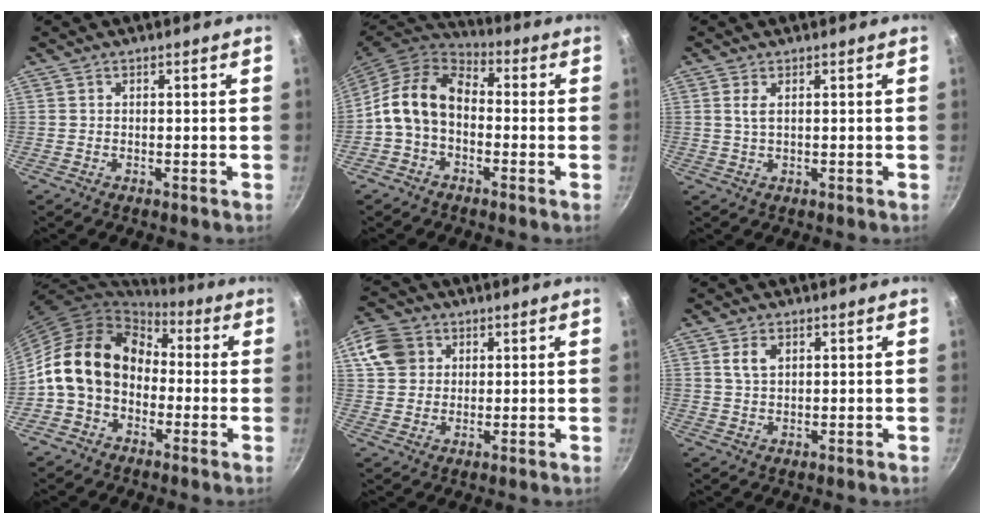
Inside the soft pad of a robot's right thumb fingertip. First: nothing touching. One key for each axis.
{"total": 11.7, "fx": -1.0, "fy": 8.2, "fz": 8.2, "tx": -0.131, "ty": 0.039, "tz": -0.038}
{"total": 1.9, "fx": 0.6, "fy": 0.8, "fz": 1.6, "tx": -0.034, "ty": -0.003, "tz": 0.013}
{"total": 14.6, "fx": -0.5, "fy": 11.3, "fz": 9.2, "tx": -0.125, "ty": 0.044, "tz": -0.024}
{"total": 9.0, "fx": 3.4, "fy": 7.5, "fz": 3.6, "tx": -0.045, "ty": 0.004, "tz": 0.057}
{"total": 3.5, "fx": 1.3, "fy": 2.2, "fz": 2.4, "tx": -0.036, "ty": -0.001, "tz": 0.026}